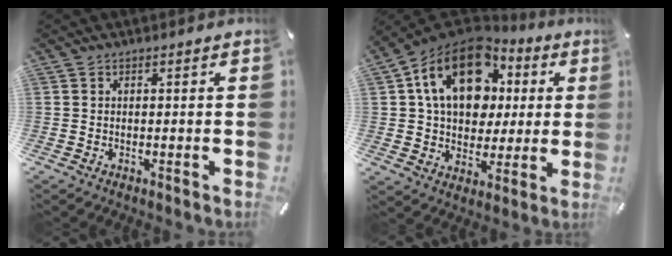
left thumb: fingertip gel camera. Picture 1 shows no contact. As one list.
[{"total": 19.4, "force": [5.9, 14.3, 11.7], "torque": [-0.218, -0.013, 0.104]}]